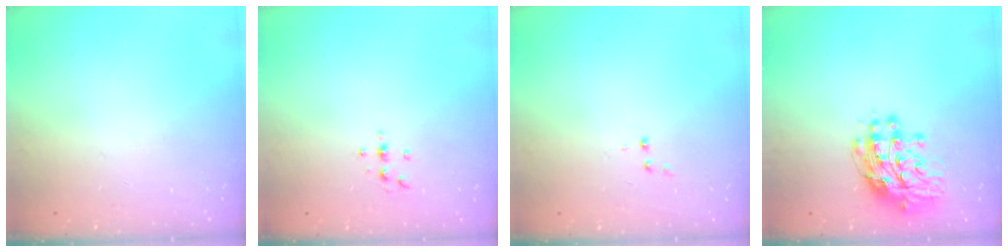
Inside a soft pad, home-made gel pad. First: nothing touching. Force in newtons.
{"total": 3.1, "press": 3.1, "slide": 0.5}
{"total": 2.6, "press": 2.5, "slide": 0.6}
{"total": 12.2, "press": 12.1, "slide": 1.1}